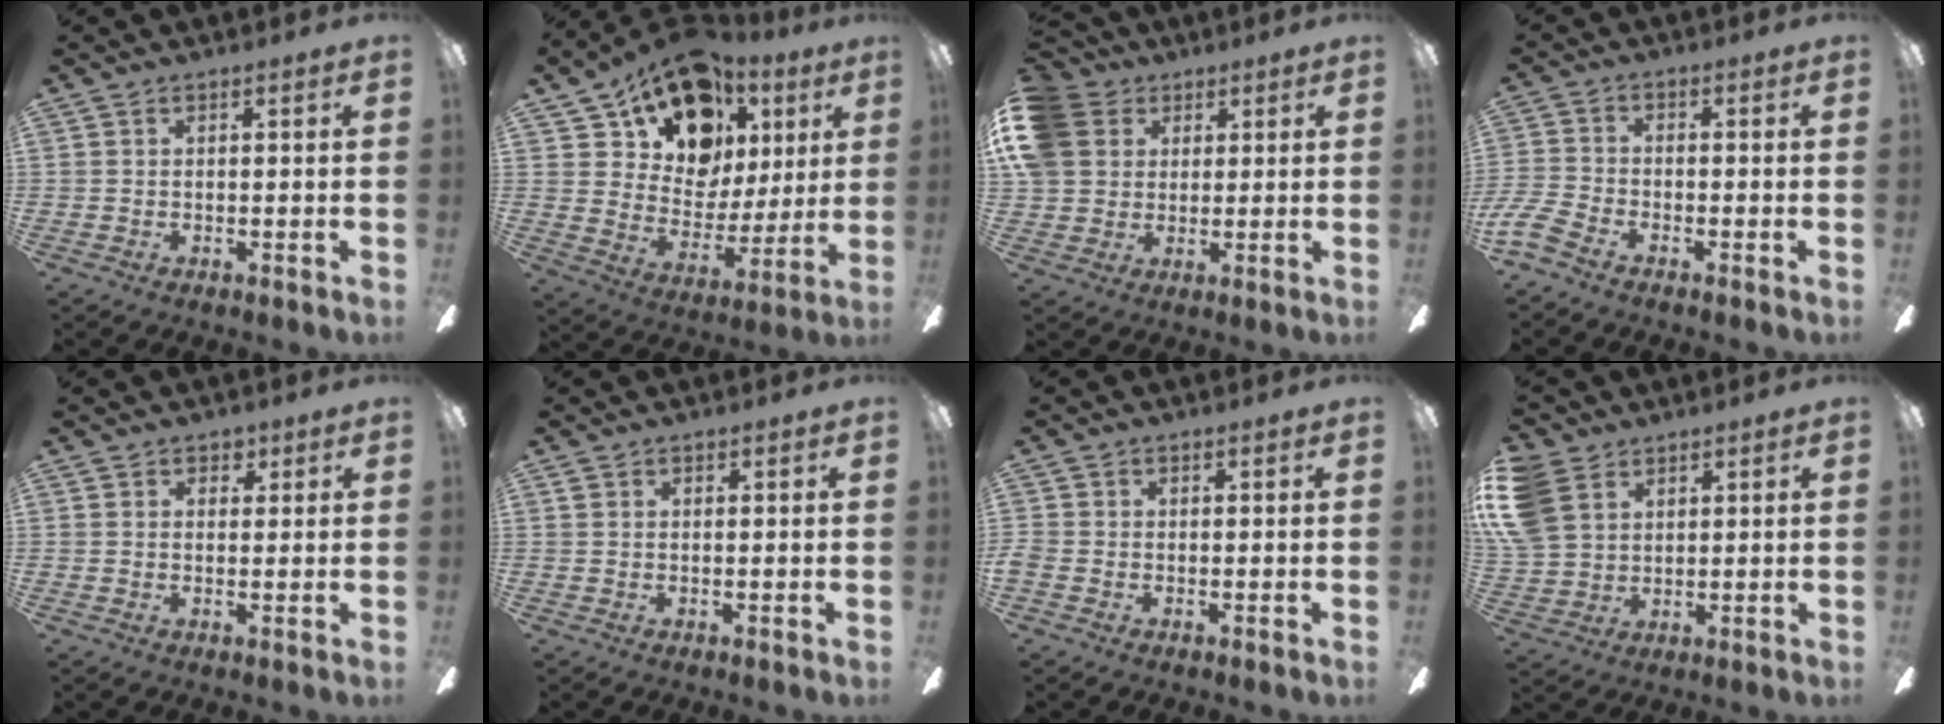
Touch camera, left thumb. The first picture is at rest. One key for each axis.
{"total": 20.0, "fx": 12.5, "fy": 13.0, "fz": 8.5, "tx": -0.157, "ty": -0.064, "tz": 0.239}
{"total": 11.8, "fx": 4.2, "fy": 10.0, "fz": 4.7, "tx": -0.119, "ty": -0.001, "tz": 0.085}
{"total": 5.8, "fx": -3.9, "fy": 2.6, "fz": 3.4, "tx": -0.081, "ty": 0.006, "tz": -0.073}
{"total": 2.4, "fx": 1.1, "fy": 2.0, "fz": 0.6, "tx": 0.010, "ty": -0.002, "tz": 0.016}
{"total": 0.6, "fx": 0.2, "fy": 0.6, "fz": 0.2, "tx": -0.002, "ty": 0.004, "tz": 0.002}
{"total": 1.4, "fx": -0.5, "fy": 1.2, "fz": 0.6, "tx": -0.011, "ty": 0.002, "tz": -0.009}
{"total": 11.3, "fx": 5.1, "fy": 8.5, "fz": 5.3, "tx": -0.138, "ty": -0.001, "tz": 0.100}